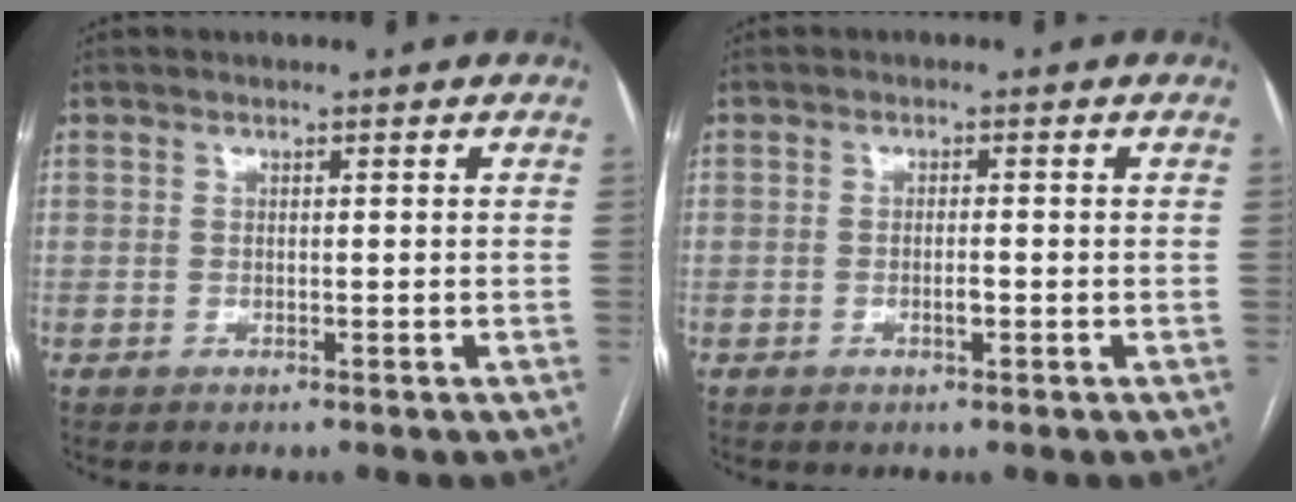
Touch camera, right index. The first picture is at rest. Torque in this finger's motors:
{"motor_torque": [-0.20, 0.09, 0.00, 0.00]}